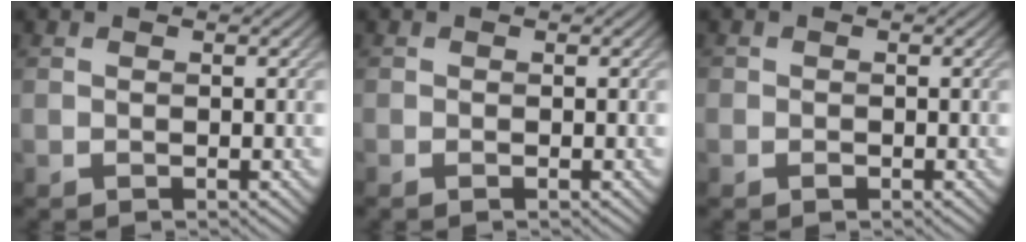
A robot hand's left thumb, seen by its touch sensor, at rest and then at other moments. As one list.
[{"total": 0.0}, {"total": 0.9, "force": [-0.4, 0.8, 0.2], "torque": [0.000, -0.005, -0.010]}]